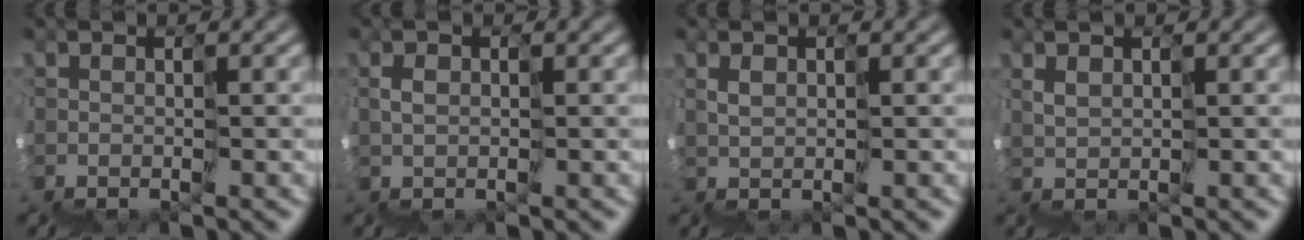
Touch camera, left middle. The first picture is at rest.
{"total": 0.7, "force": [0.1, 0.2, 0.6], "torque": [-0.014, 0.009, 0.002]}
{"total": 0.9, "force": [0.7, -0.3, 0.4], "torque": [-0.015, 0.013, 0.012]}
{"total": 1.2, "force": [1.1, -0.5, 0.1], "torque": [-0.011, 0.015, 0.021]}